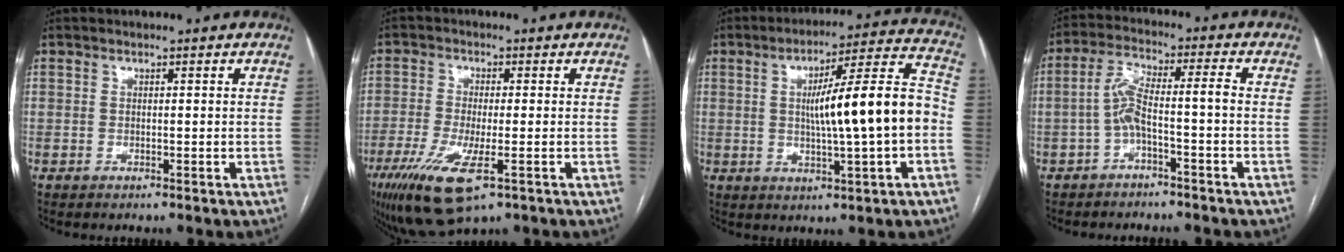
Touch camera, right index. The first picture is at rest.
{"total": 10.6, "force": [-5.0, 2.4, 9.0], "torque": [-0.178, -0.031, -0.082]}
{"total": 14.8, "force": [-1.0, 0.6, 14.8], "torque": [-0.225, 0.021, -0.015]}
{"total": 6.0, "force": [-2.0, 0.3, 5.6], "torque": [-0.114, 0.033, -0.036]}